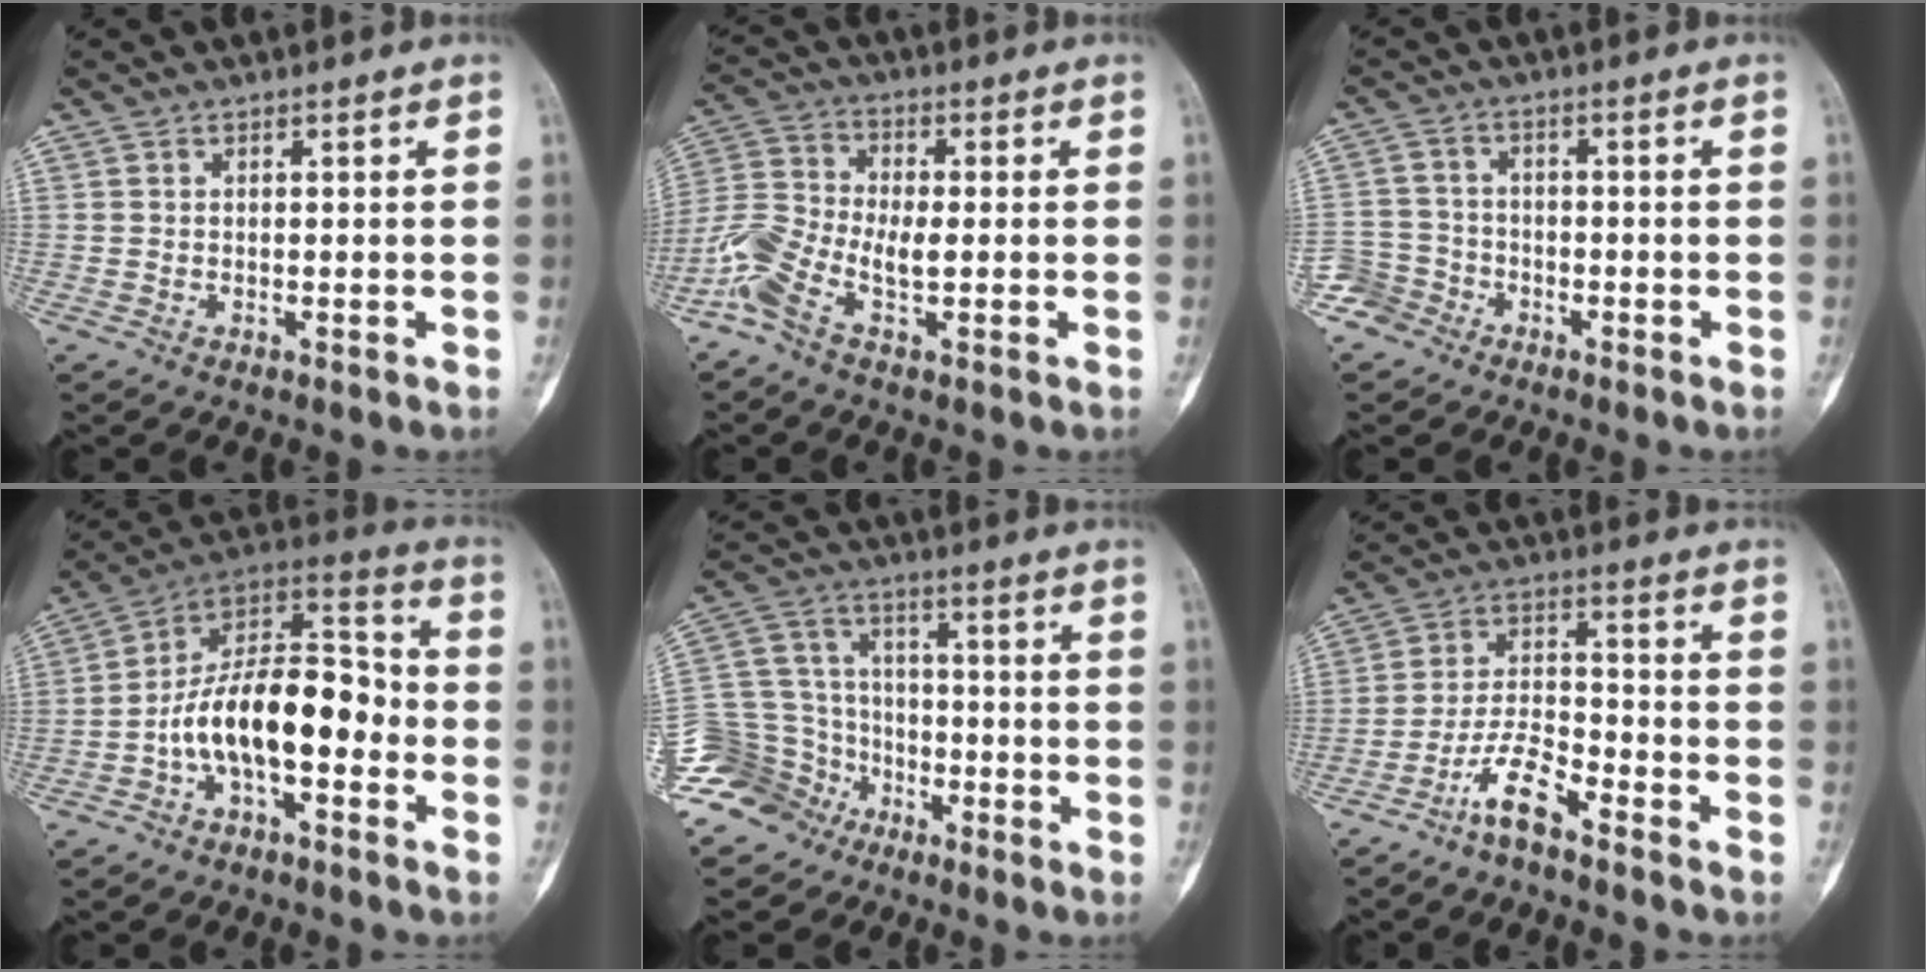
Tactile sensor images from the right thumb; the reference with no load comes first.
{"total": 8.6, "force": [-3.0, 3.6, 7.2], "torque": [-0.163, 0.026, -0.070]}
{"total": 5.1, "force": [-3.5, 3.7, -0.2], "torque": [0.033, 0.025, -0.078]}
{"total": 16.8, "force": [-4.2, 8.2, 14.1], "torque": [-0.222, 0.066, -0.080]}
{"total": 12.6, "force": [-8.2, 9.3, 1.8], "torque": [-0.018, 0.073, -0.156]}
{"total": 7.6, "force": [-5.6, 2.0, 4.7], "torque": [-0.094, 0.043, -0.113]}